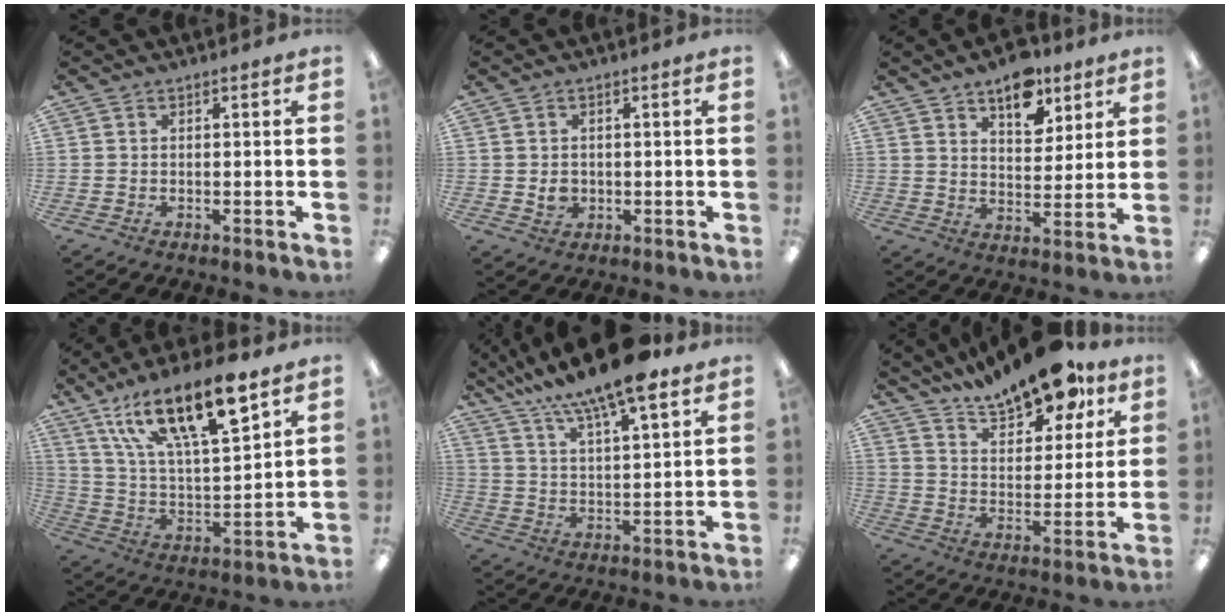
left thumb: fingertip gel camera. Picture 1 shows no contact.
{"total": 2.8, "force": [0.2, 2.5, 1.2], "torque": [-0.007, -0.002, 0.001]}
{"total": 11.6, "force": [7.9, 6.0, 5.9], "torque": [-0.065, -0.041, 0.135]}
{"total": 21.5, "force": [13.9, 7.1, 14.8], "torque": [-0.253, -0.071, 0.235]}
{"total": 15.5, "force": [12.3, 3.8, 8.6], "torque": [-0.157, -0.069, 0.209]}
{"total": 15.6, "force": [13.2, 5.1, 6.6], "torque": [-0.111, -0.086, 0.230]}